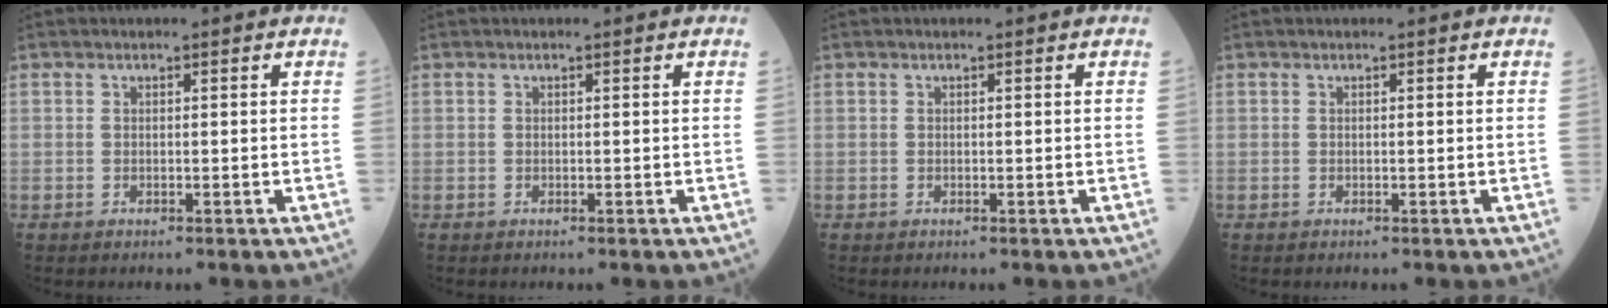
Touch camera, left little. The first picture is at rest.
{"total": 0.0}
{"total": 0.0}
{"total": 0.0}